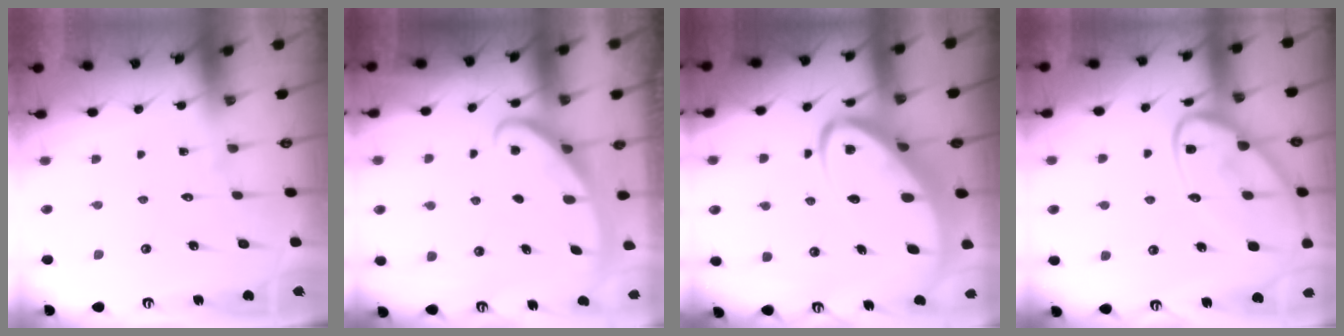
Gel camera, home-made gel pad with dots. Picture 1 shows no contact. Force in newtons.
{"total": 2.8, "press": 2.8, "slide": 0.4}
{"total": 8.9, "press": 8.8, "slide": 1.0}
{"total": 16.0, "press": 16.0, "slide": 1.4}